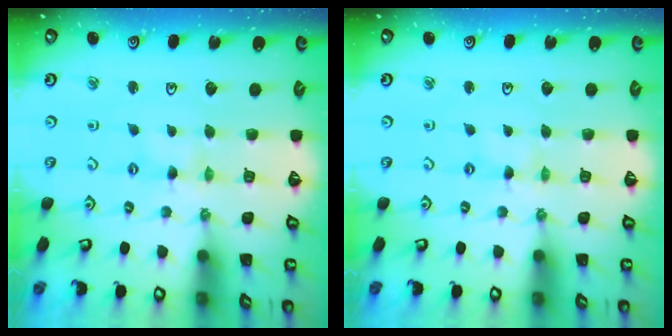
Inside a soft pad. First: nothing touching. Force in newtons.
{"total": 0.0}